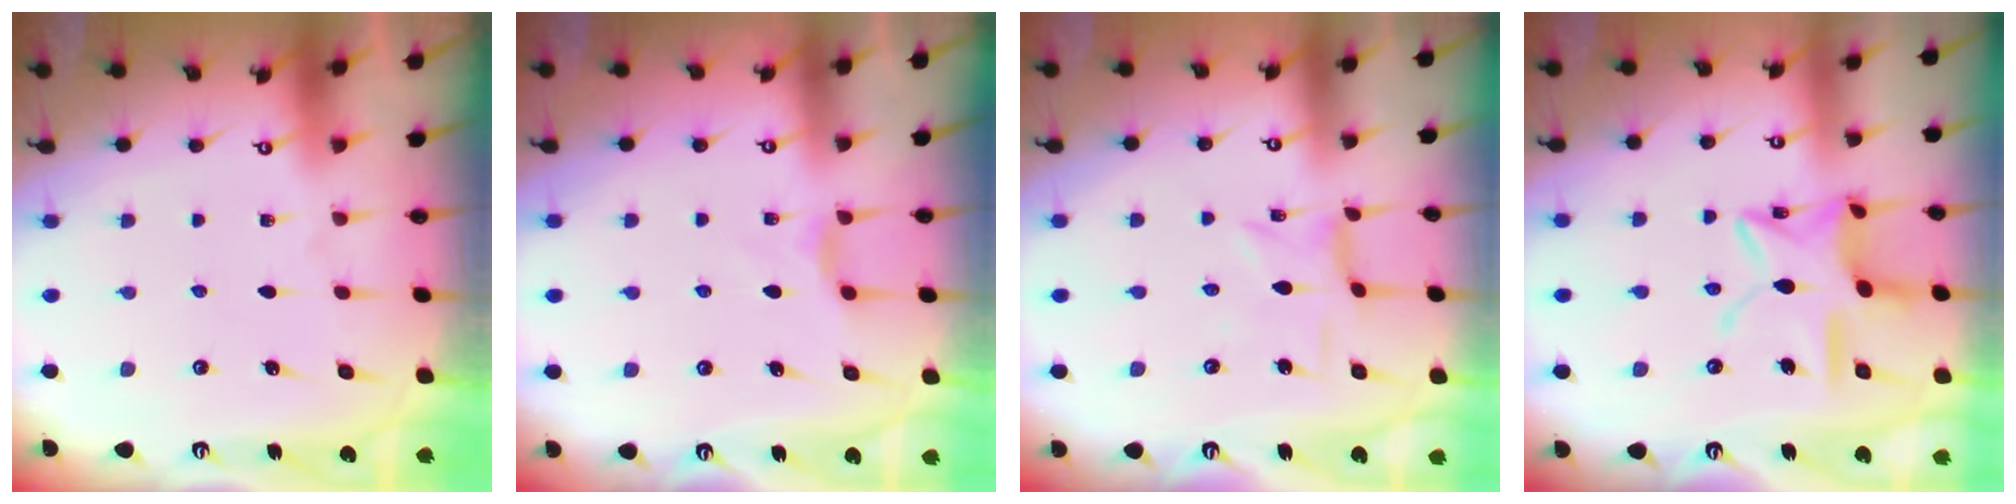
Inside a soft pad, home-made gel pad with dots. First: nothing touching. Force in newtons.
{"total": 3.0, "press": 3.0, "slide": 0.5}
{"total": 0.8, "press": 0.7, "slide": 0.3}
{"total": 12.8, "press": 12.7, "slide": 1.0}